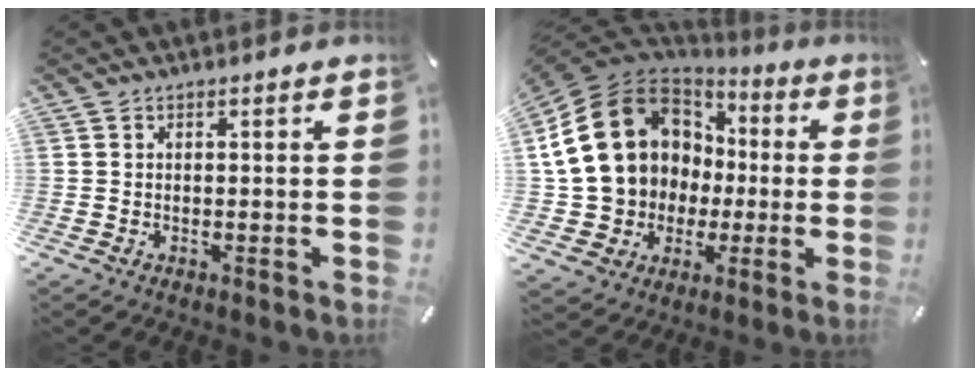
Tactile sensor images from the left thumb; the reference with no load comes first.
{"total": 19.7, "force": [3.0, 17.3, 9.0], "torque": [-0.197, -0.008, 0.078]}